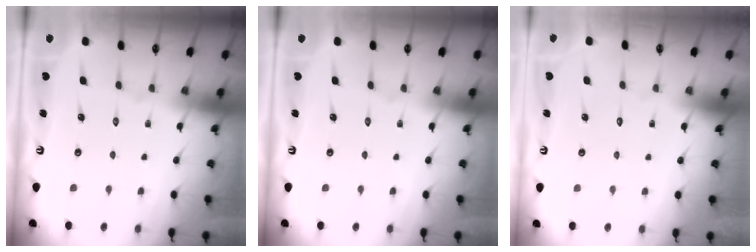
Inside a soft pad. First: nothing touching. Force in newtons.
{"total": 0.0}
{"total": 1.7, "press": 1.6, "slide": 0.2}